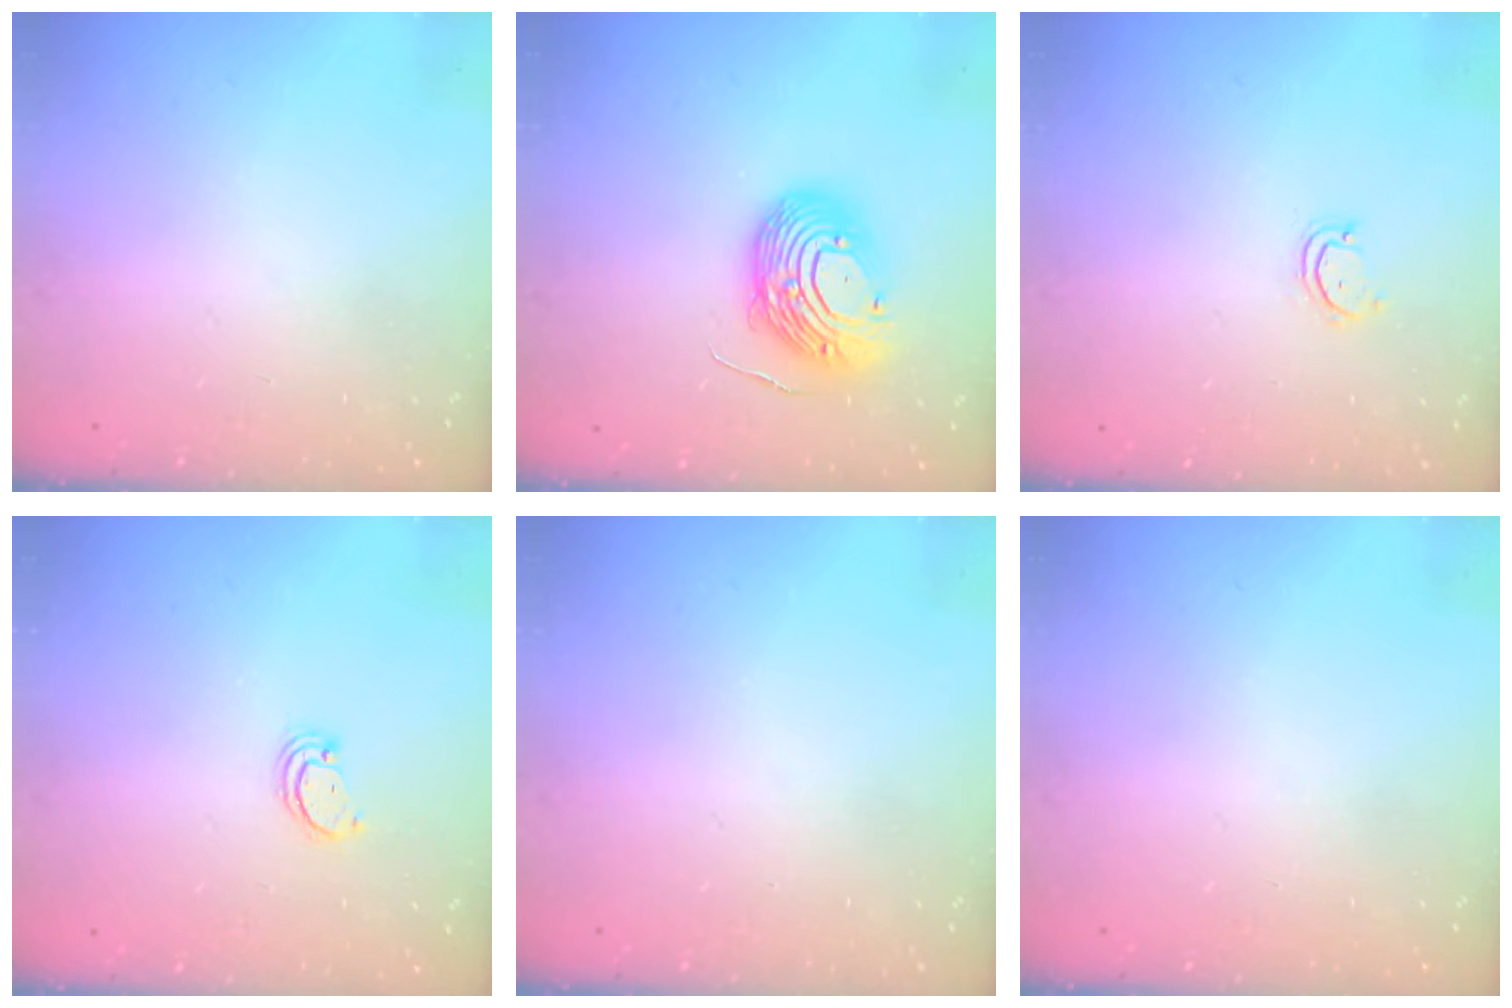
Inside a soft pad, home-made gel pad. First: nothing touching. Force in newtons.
{"total": 14.3, "press": 14.2, "slide": 1.4}
{"total": 2.9, "press": 2.9, "slide": 0.3}
{"total": 2.1, "press": 2.1, "slide": 0.2}
{"total": 0.0}
{"total": 0.0}